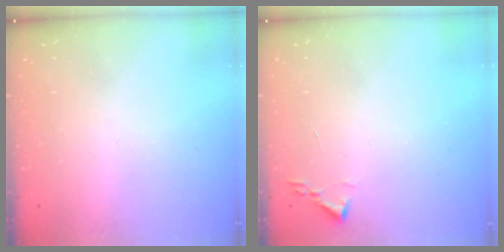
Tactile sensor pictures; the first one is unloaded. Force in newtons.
{"total": 1.9, "press": 1.8, "slide": 0.3}